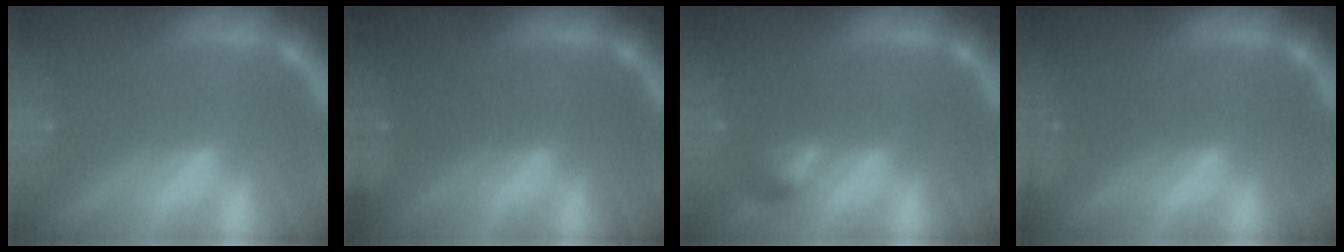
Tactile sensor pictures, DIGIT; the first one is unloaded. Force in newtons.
{"total": 2.4}
{"total": 1.9}
{"total": 1.9}